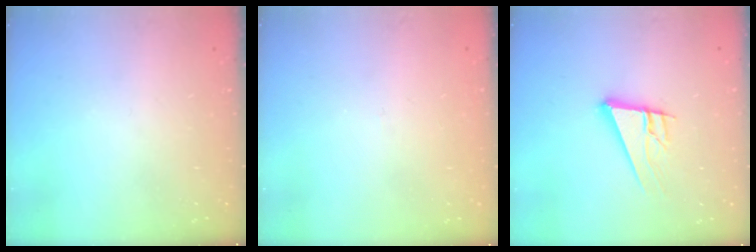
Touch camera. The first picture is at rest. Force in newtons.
{"total": 2.7, "press": 2.7, "slide": 0.3}
{"total": 13.1, "press": 12.7, "slide": 3.4}